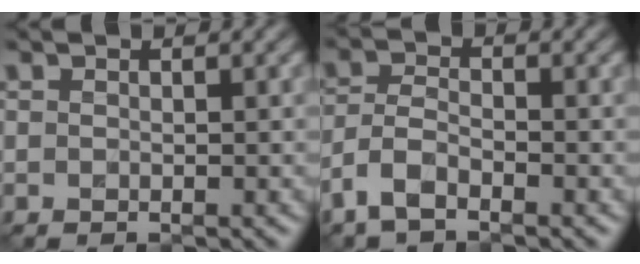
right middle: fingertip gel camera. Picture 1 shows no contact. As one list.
[{"total": 3.1, "force": [-2.0, 1.2, 1.9], "torque": [-0.043, 0.004, -0.051]}]